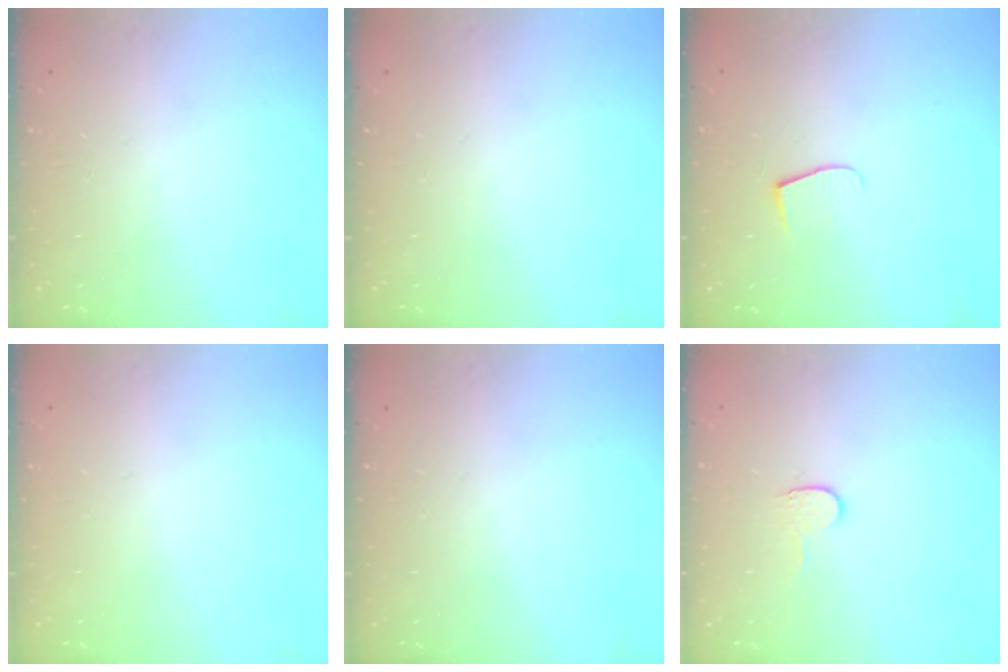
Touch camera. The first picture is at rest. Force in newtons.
{"total": 0.0}
{"total": 5.5, "press": 5.5, "slide": 0.6}
{"total": 0.0}
{"total": 0.0}
{"total": 3.6, "press": 3.6, "slide": 0.3}